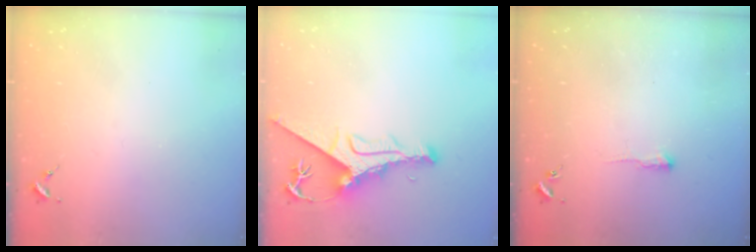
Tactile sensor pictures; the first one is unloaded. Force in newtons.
{"total": 11.0, "press": 10.9, "slide": 1.4}
{"total": 2.5, "press": 2.5, "slide": 0.4}